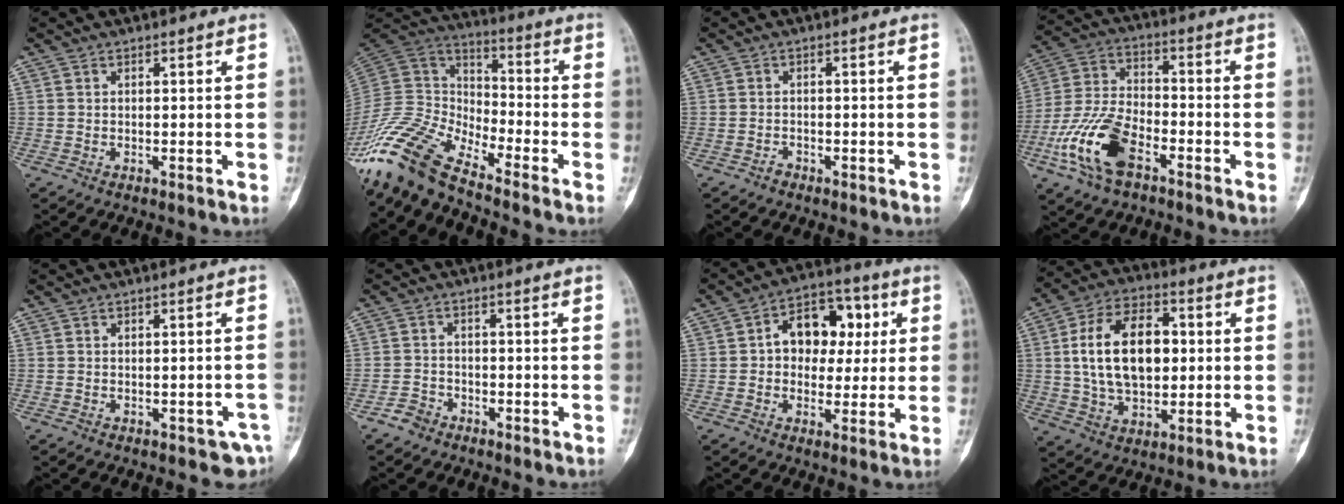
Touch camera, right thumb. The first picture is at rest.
{"total": 14.5, "force": [-12.4, 3.6, 6.6], "torque": [-0.137, 0.077, -0.254]}
{"total": 1.1, "force": [-0.9, 0.6, 0.1], "torque": [0.002, 0.004, -0.018]}
{"total": 14.4, "force": [-6.8, 7.2, 10.4], "torque": [-0.222, 0.028, -0.132]}
{"total": 3.3, "force": [-1.5, 2.0, 2.1], "torque": [-0.011, 0.010, -0.013]}
{"total": 2.8, "force": [-2.1, 1.8, 0.4], "torque": [-0.005, 0.017, -0.039]}
{"total": 12.8, "force": [2.2, 9.2, 8.6], "torque": [-0.077, 0.019, 0.026]}
{"total": 17.3, "force": [1.8, 10.6, 13.5], "torque": [-0.213, 0.013, 0.031]}